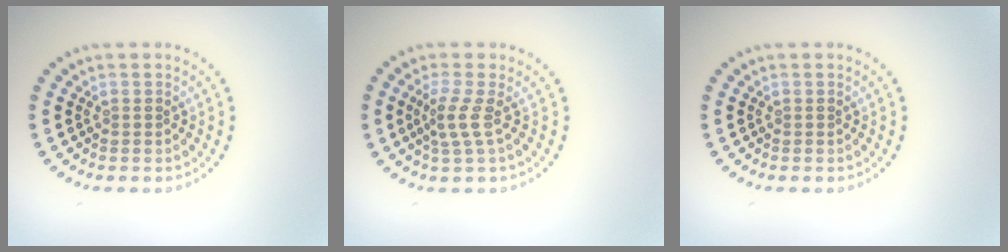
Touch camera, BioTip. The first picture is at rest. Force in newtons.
{"total": 2.1, "press": 1.5, "slide": 1.5}
{"total": 0.0}